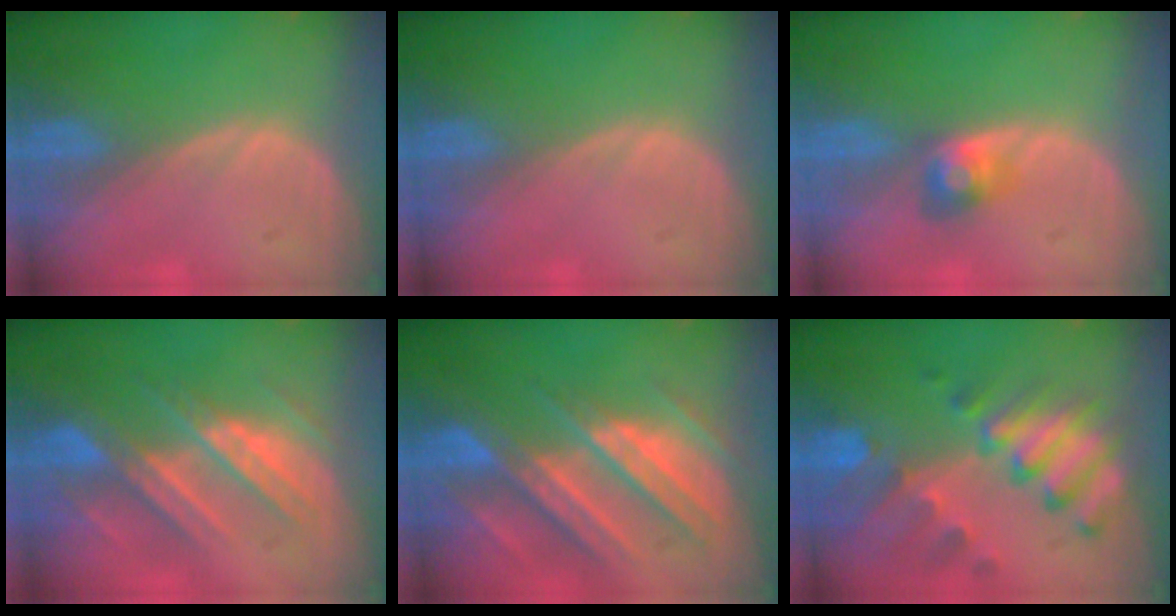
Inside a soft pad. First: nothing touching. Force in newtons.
{"total": 0.0}
{"total": 2.9, "press": 2.9, "slide": 0.0}
{"total": 8.9, "press": 8.0, "slide": 4.0}
{"total": 10.8, "press": 9.6, "slide": 4.9}
{"total": 10.5, "press": 9.1, "slide": 5.3}